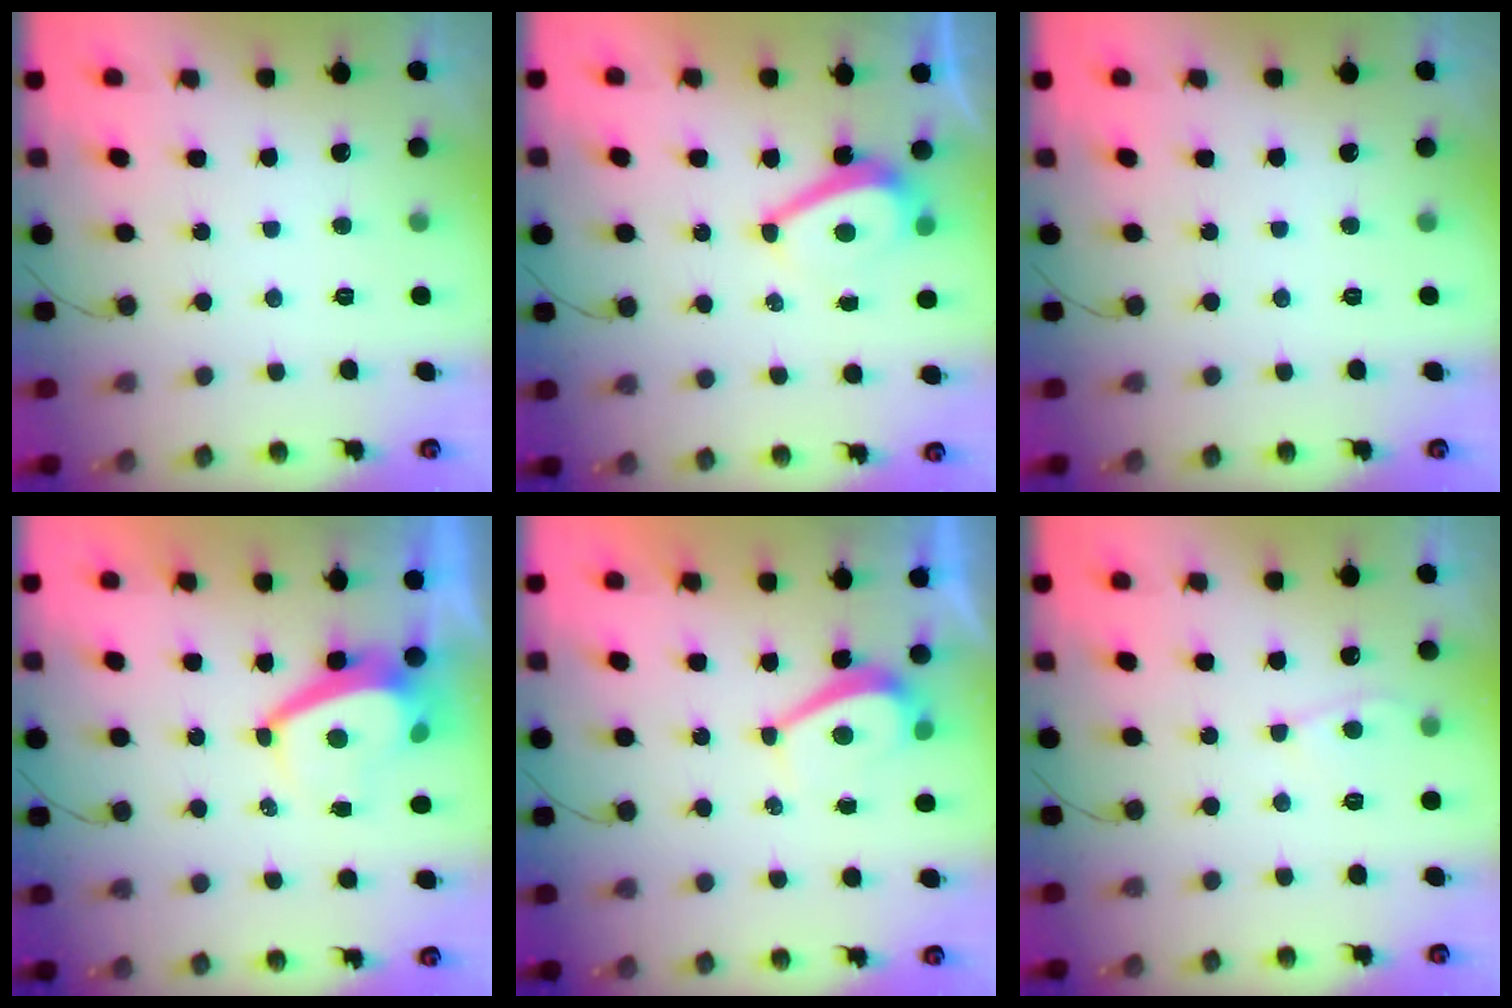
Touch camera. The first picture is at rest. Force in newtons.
{"total": 6.3, "press": 5.7, "slide": 2.9}
{"total": 0.0}
{"total": 4.3, "press": 4.3, "slide": 0.7}
{"total": 2.8, "press": 2.8, "slide": 0.6}
{"total": 4.0, "press": 3.9, "slide": 0.4}